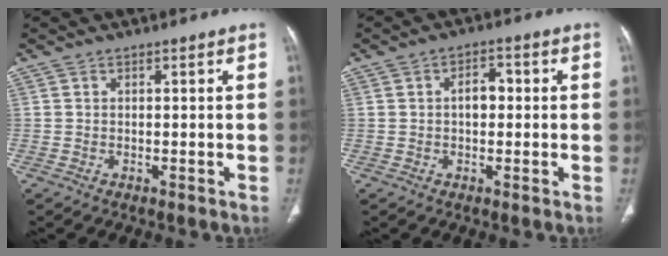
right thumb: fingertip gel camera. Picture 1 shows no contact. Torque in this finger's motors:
{"motor_torque": [0.34, 1.01, 0.49, -0.18, 0.10]}